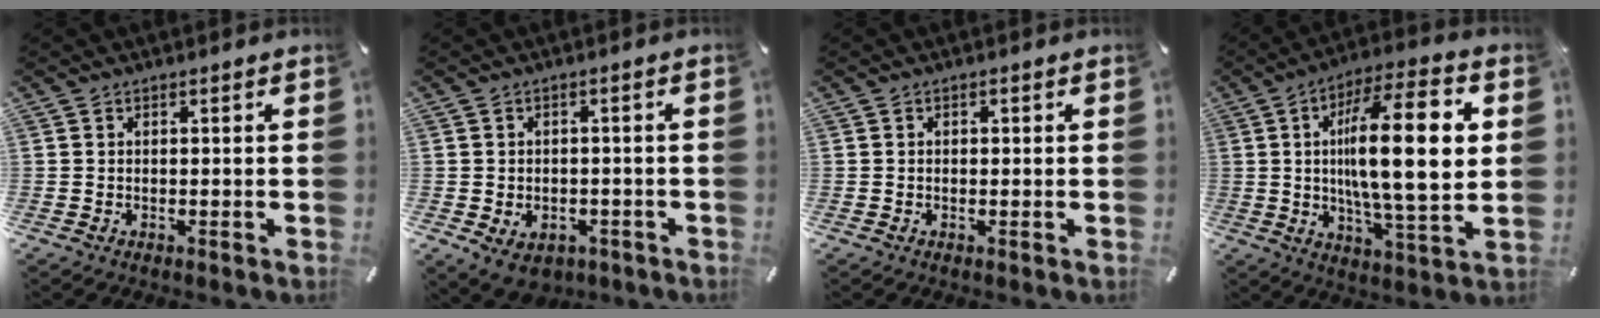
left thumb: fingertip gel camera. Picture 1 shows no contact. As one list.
[{"total": 5.7, "force": [-2.6, 4.2, 2.9], "torque": [-0.056, 0.017, -0.044]}, {"total": 0.6, "force": [-0.1, 0.5, 0.4], "torque": [-0.007, 0.003, -0.003]}, {"total": 22.7, "force": [3.7, 6.6, 21.4], "torque": [-0.362, -0.012, 0.042]}]